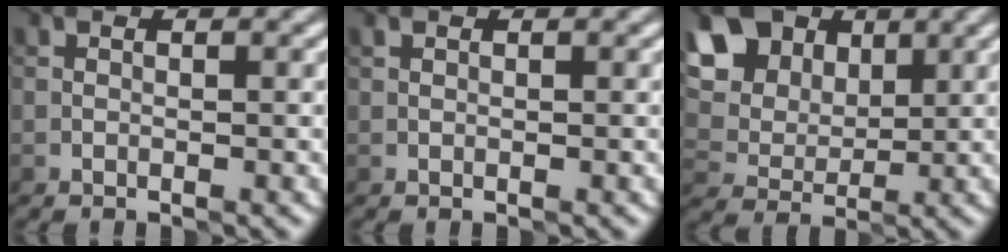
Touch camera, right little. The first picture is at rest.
{"total": 0.0}
{"total": 8.6, "force": [4.5, 6.3, 3.6], "torque": [-0.089, 0.017, 0.091]}